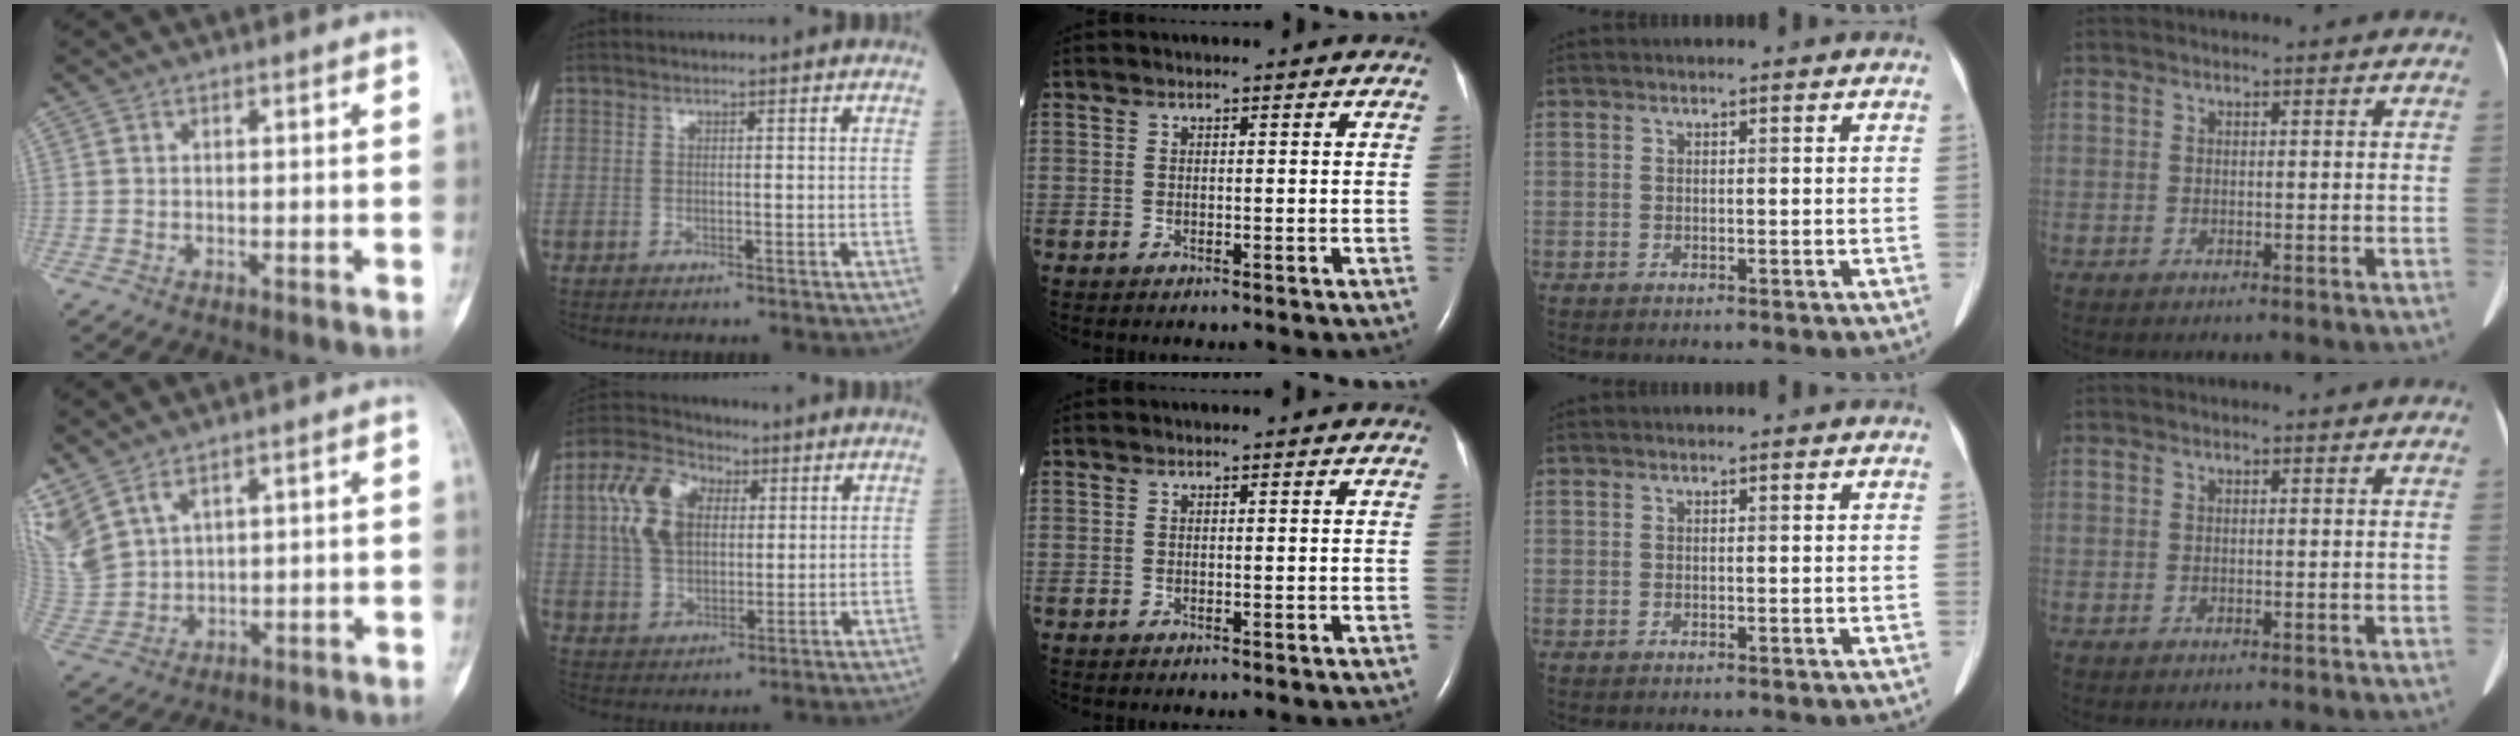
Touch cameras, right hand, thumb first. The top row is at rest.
{"thumb": {"total": 11.2, "force": [6.8, 5.8, 6.7], "torque": [-0.172, -0.018, 0.160]}, "index": {"total": 11.5, "force": [3.3, 7.2, 8.3], "torque": [-0.190, 0.031, 0.063]}}